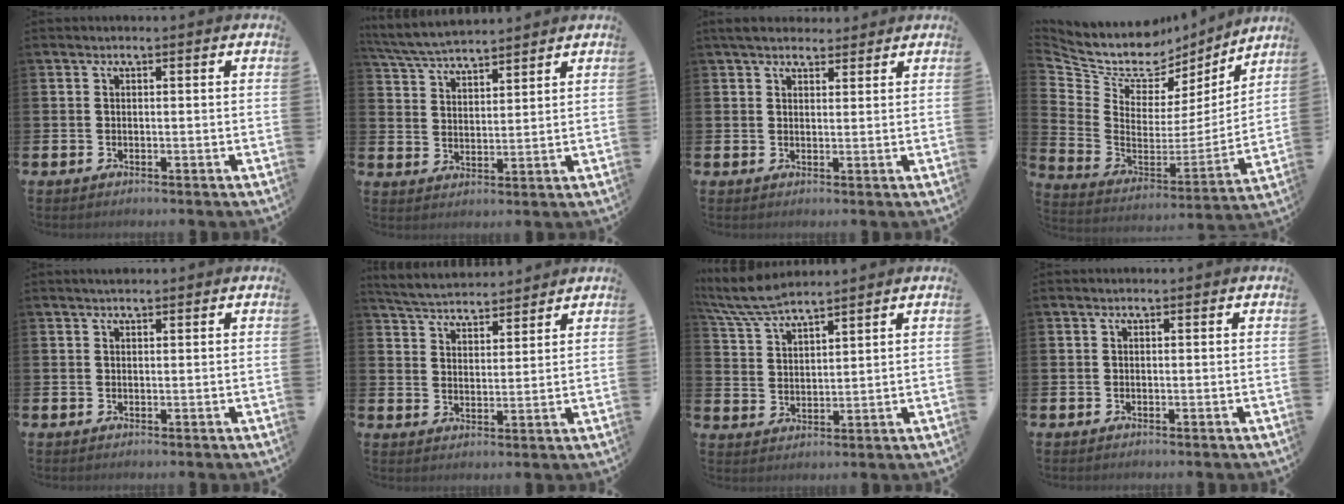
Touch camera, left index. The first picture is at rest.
{"total": 5.5, "force": [5.3, 0.7, 0.8], "torque": [-0.042, -0.025, 0.097]}
{"total": 4.1, "force": [3.7, 1.6, 0.9], "torque": [-0.017, -0.010, 0.067]}
{"total": 8.6, "force": [7.2, 4.3, 1.9], "torque": [-0.088, -0.051, 0.127]}
{"total": 1.2, "force": [1.1, 0.3, 0.2], "torque": [0.008, -0.001, 0.018]}
{"total": 4.7, "force": [4.6, 0.7, 0.1], "torque": [-0.023, -0.027, 0.083]}
{"total": 6.2, "force": [5.9, 0.5, 1.9], "torque": [-0.060, -0.021, 0.110]}
{"total": 0.0}